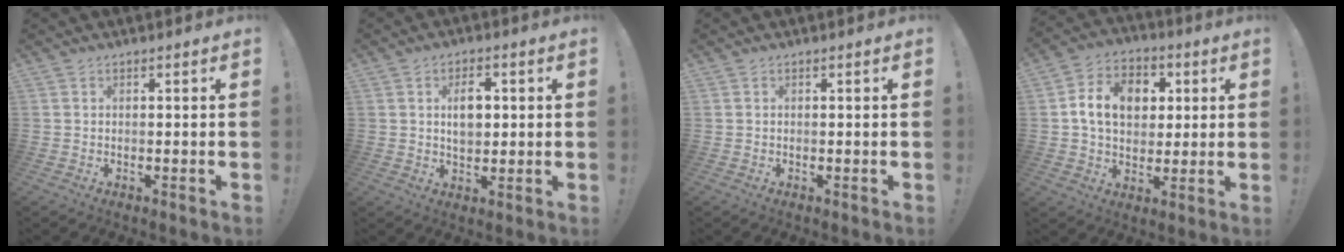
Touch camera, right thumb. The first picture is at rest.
{"total": 6.9, "force": [1.0, 4.8, 4.9], "torque": [-0.079, 0.006, 0.014]}
{"total": 0.0}
{"total": 14.1, "force": [3.0, 10.8, 8.5], "torque": [-0.130, 0.005, 0.061]}